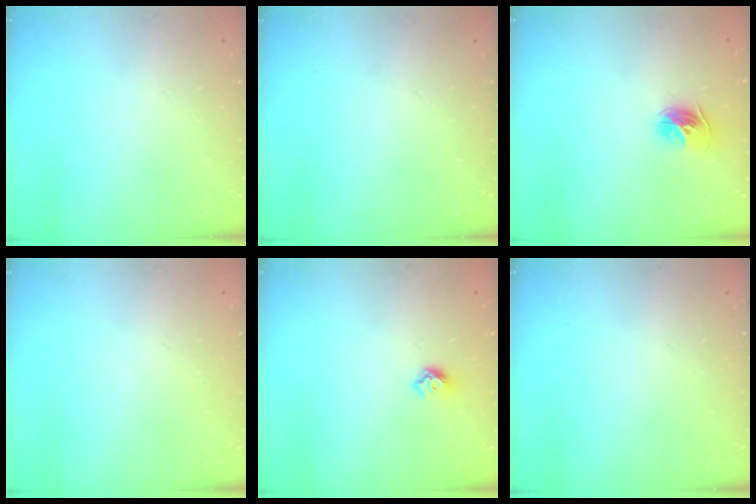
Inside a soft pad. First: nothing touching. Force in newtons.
{"total": 0.0}
{"total": 9.2, "press": 9.1, "slide": 0.9}
{"total": 0.7, "press": 0.7, "slide": 0.1}
{"total": 6.0, "press": 5.9, "slide": 0.9}
{"total": 0.0}